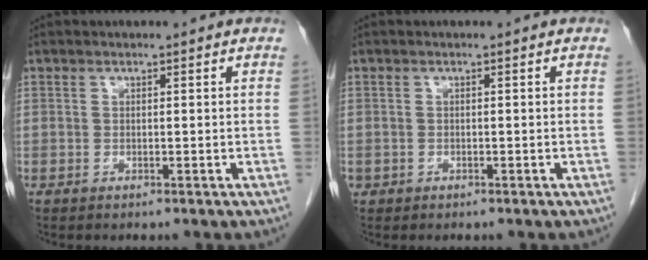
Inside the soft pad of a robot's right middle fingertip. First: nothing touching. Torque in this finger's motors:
{"motor_torque": [1.54, -0.60, 0.59, 0.08]}